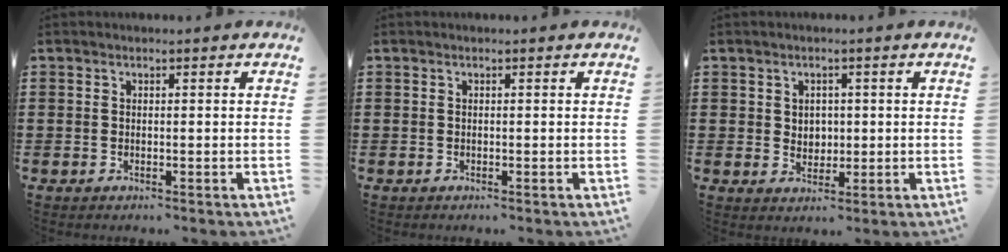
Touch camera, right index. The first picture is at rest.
{"total": 0.0}
{"total": 2.3, "force": [0.6, 2.1, 0.9], "torque": [-0.015, 0.007, 0.008]}